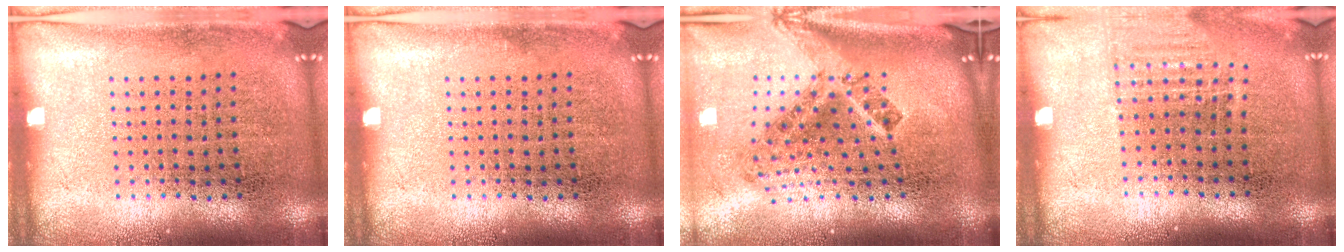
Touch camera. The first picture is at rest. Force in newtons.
{"total": 0.0}
{"total": 2.9, "press": 1.7, "slide": 2.4}
{"total": 0.9, "press": 0.9, "slide": 0.3}